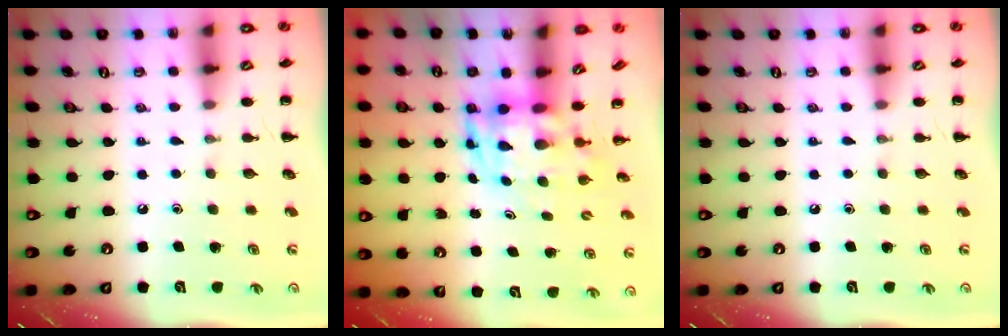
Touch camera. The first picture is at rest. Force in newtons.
{"total": 4.1, "press": 4.0, "slide": 0.9}
{"total": 0.0}